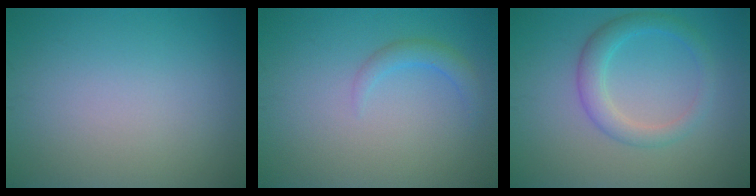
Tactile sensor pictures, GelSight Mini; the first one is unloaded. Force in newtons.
{"total": 1.7, "press": 1.7, "slide": 0.2}
{"total": 3.1, "press": 3.1, "slide": 0.1}